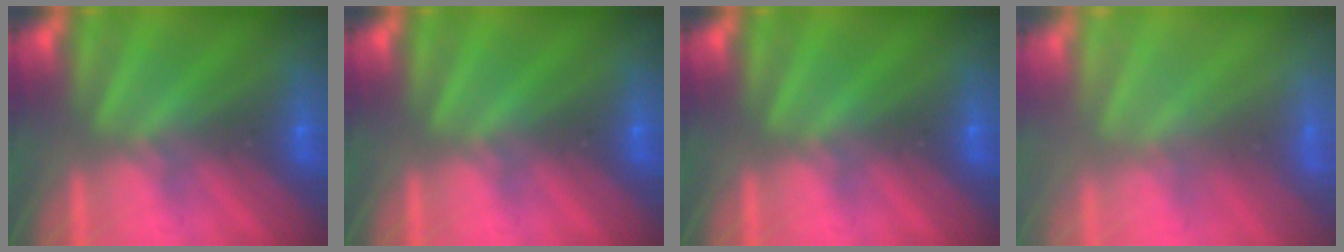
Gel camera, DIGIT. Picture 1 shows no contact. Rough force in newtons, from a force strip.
{"total": 0.0}
{"total": 0.0}
{"total": 3.4}